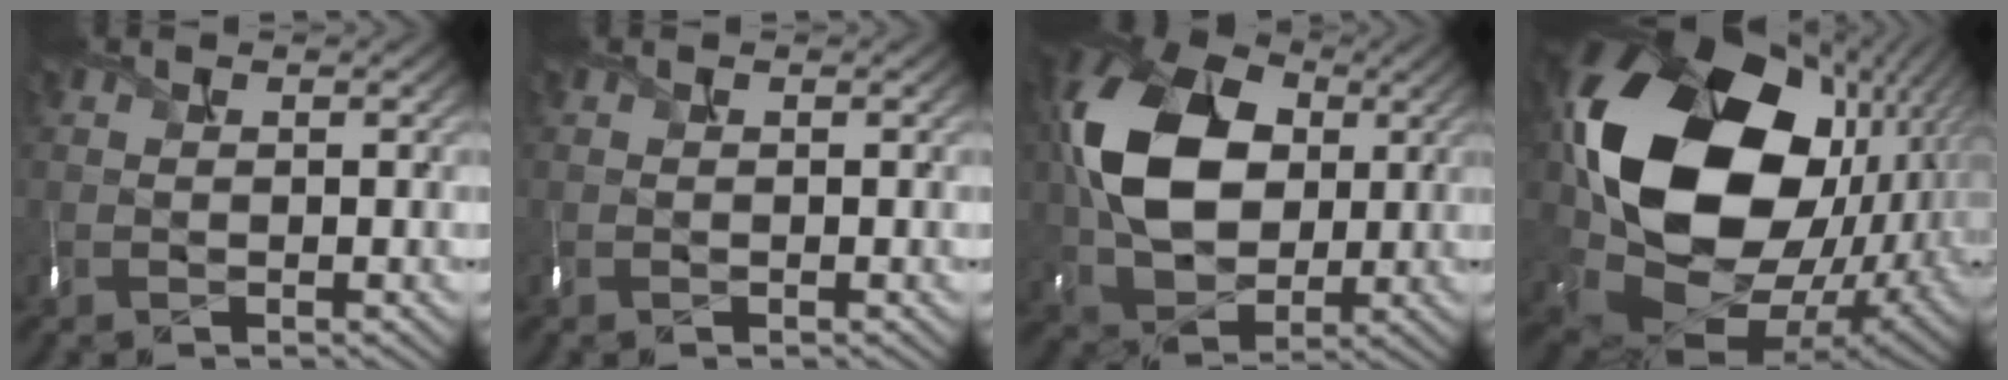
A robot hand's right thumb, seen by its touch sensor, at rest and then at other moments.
{"total": 0.0}
{"total": 13.7, "force": [2.1, 10.0, 9.2], "torque": [-0.213, 0.008, 0.033]}
{"total": 20.1, "force": [2.8, 15.5, 12.3], "torque": [-0.296, -0.044, 0.080]}